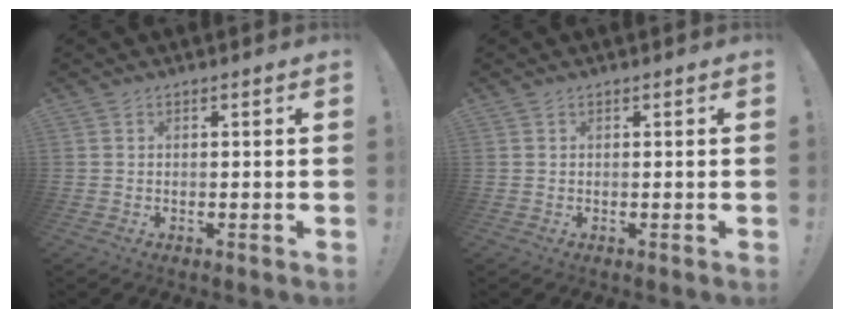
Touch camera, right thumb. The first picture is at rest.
{"total": 0.0}